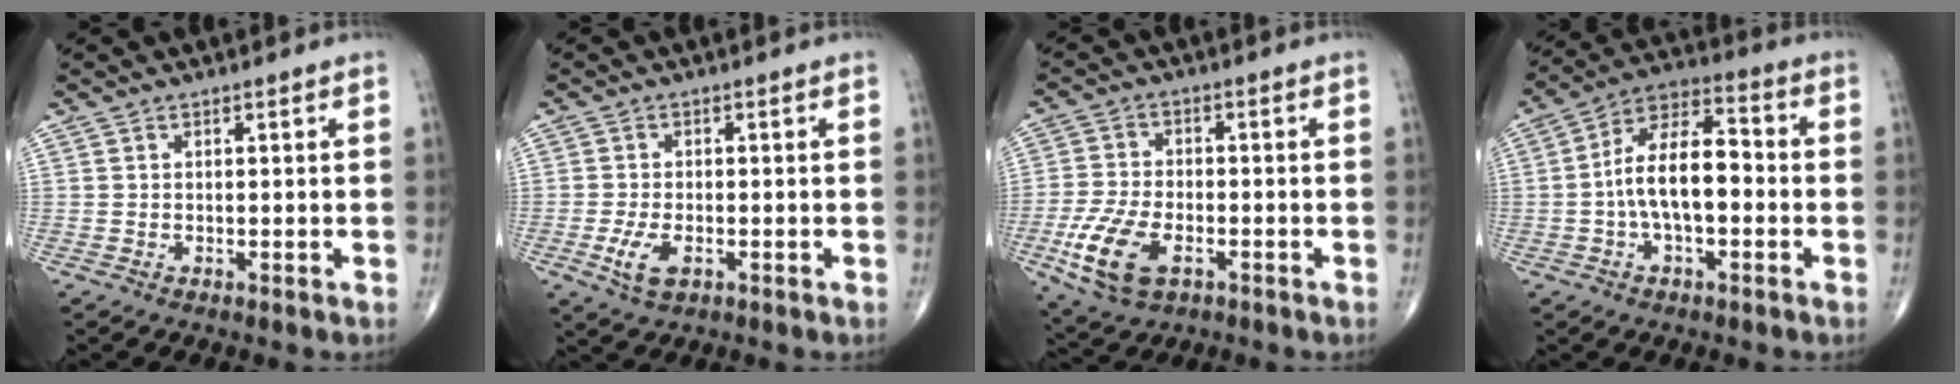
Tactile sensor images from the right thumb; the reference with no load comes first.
{"total": 4.7, "force": [-1.6, 2.4, 3.8], "torque": [-0.078, 0.000, -0.025]}
{"total": 11.2, "force": [-4.2, 6.1, 8.4], "torque": [-0.175, 0.004, -0.075]}
{"total": 13.3, "force": [-1.5, 6.5, 11.5], "torque": [-0.198, 0.041, -0.035]}